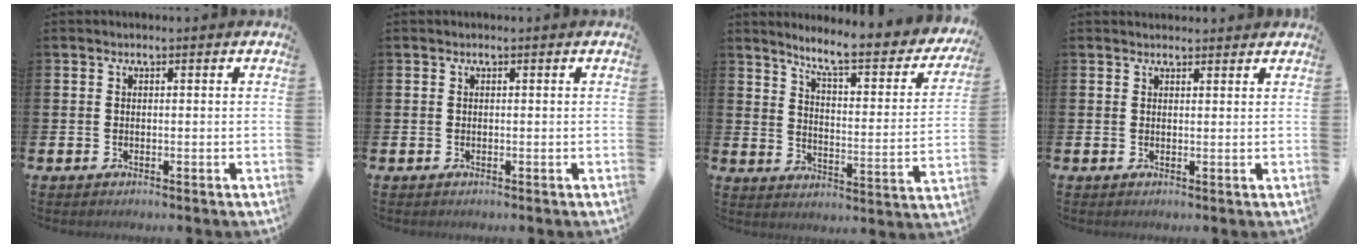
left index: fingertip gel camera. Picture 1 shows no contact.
{"total": 0.0}
{"total": 7.5, "force": [6.6, 1.0, 3.5], "torque": [-0.084, -0.052, 0.103]}
{"total": 1.5, "force": [1.5, 0.5, 0.1], "torque": [0.013, -0.005, 0.024]}